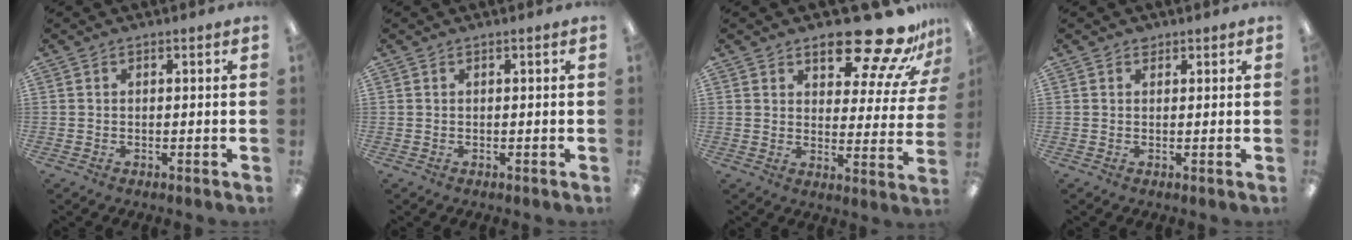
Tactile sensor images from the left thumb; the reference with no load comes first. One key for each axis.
{"total": 0.0}
{"total": 18.5, "fx": 14.4, "fy": 6.3, "fz": 9.8, "tx": -0.139, "ty": -0.101, "tz": 0.237}
{"total": 1.3, "fx": 0.9, "fy": 0.9, "fz": 0.3, "tx": 0.002, "ty": -0.001, "tz": 0.015}